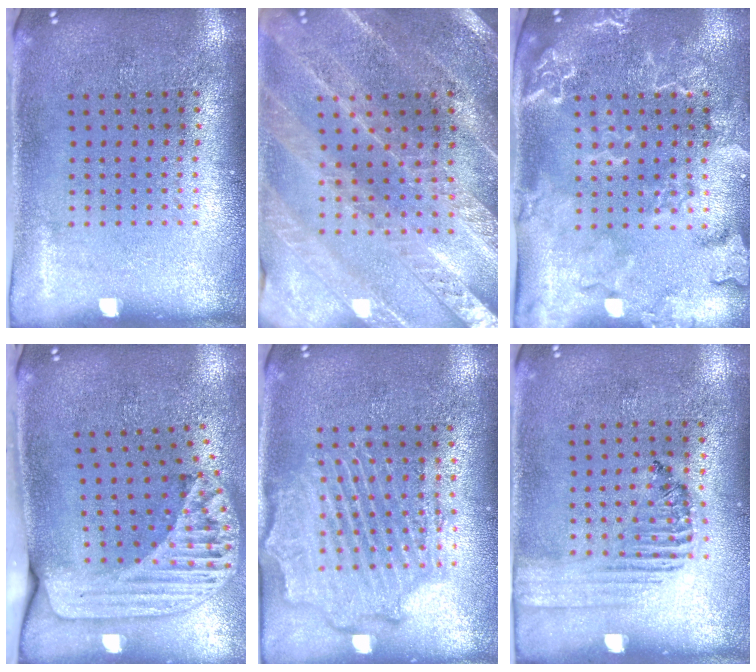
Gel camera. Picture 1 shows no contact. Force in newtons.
{"total": 2.3, "press": 2.3, "slide": 0.3}
{"total": 2.6, "press": 2.4, "slide": 0.9}
{"total": 2.4, "press": 1.8, "slide": 1.7}
{"total": 2.3, "press": 2.2, "slide": 0.6}
{"total": 1.4, "press": 1.1, "slide": 0.9}